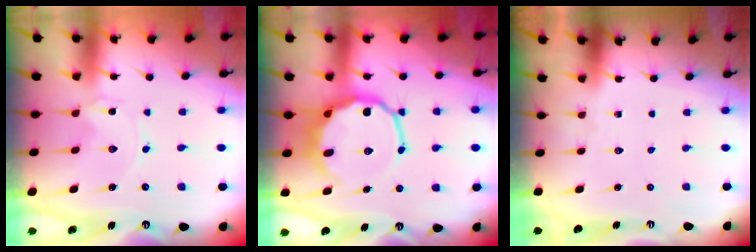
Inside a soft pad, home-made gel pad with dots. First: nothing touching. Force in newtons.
{"total": 11.1, "press": 10.6, "slide": 3.3}
{"total": 0.0}